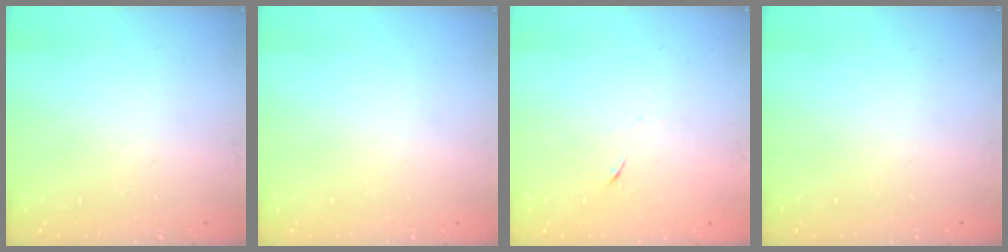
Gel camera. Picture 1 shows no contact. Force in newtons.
{"total": 0.0}
{"total": 6.2, "press": 6.1, "slide": 0.7}
{"total": 0.0}